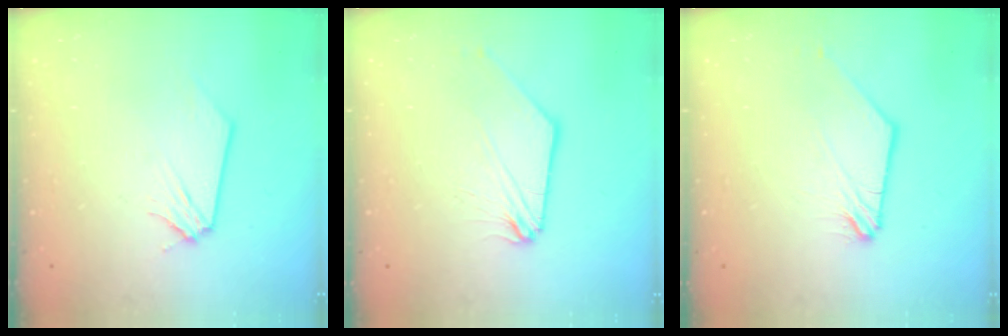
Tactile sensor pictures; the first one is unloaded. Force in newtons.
{"total": 2.5, "press": 2.5, "slide": 0.5}
{"total": 1.6, "press": 1.6, "slide": 0.1}